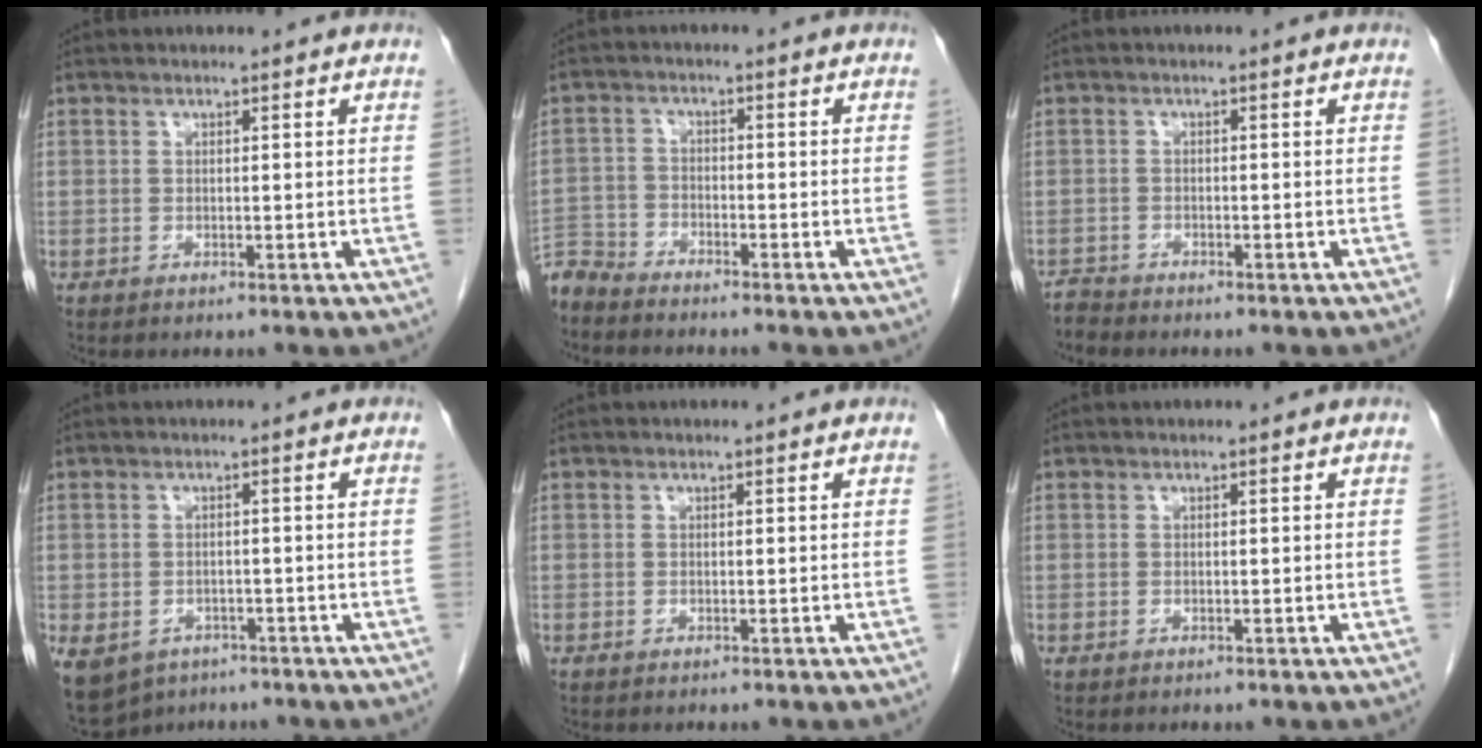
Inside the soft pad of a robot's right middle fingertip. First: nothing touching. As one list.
[{"total": 5.3, "force": [-5.2, 0.6, 0.1], "torque": [0.006, -0.010, -0.102]}, {"total": 1.6, "force": [-1.5, -0.1, -0.5], "torque": [0.011, -0.009, -0.030]}, {"total": 14.1, "force": [-7.9, 10.6, 4.9], "torque": [-0.158, -0.009, -0.097]}, {"total": 0.0}, {"total": 0.0}]